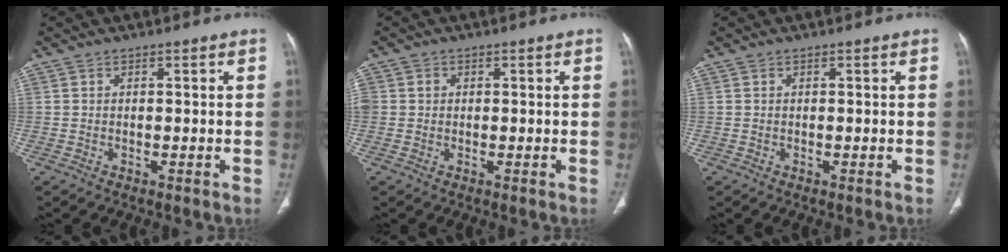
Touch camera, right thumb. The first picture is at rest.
{"total": 2.0, "force": [0.3, 1.8, 0.8], "torque": [-0.013, 0.009, 0.011]}
{"total": 0.0}